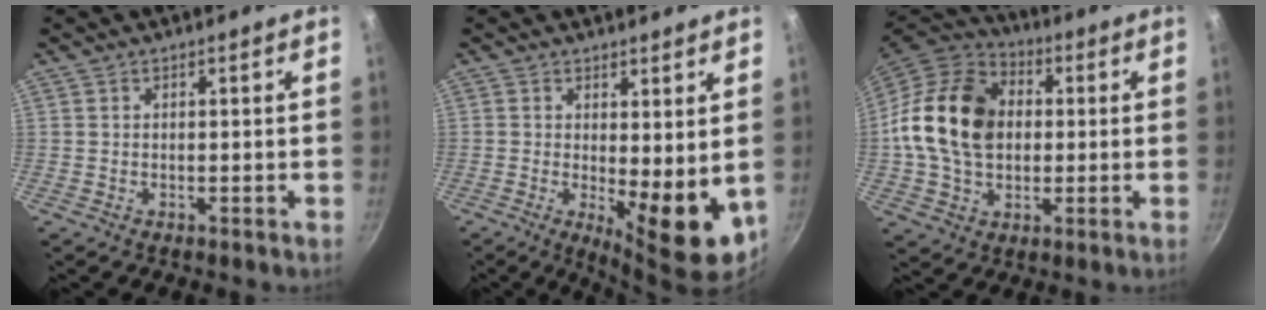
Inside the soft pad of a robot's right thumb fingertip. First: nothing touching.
{"total": 9.7, "force": [-0.2, 3.5, 9.0], "torque": [-0.109, -0.016, 0.008]}
{"total": 19.0, "force": [1.4, 14.1, 12.6], "torque": [-0.210, 0.025, 0.015]}